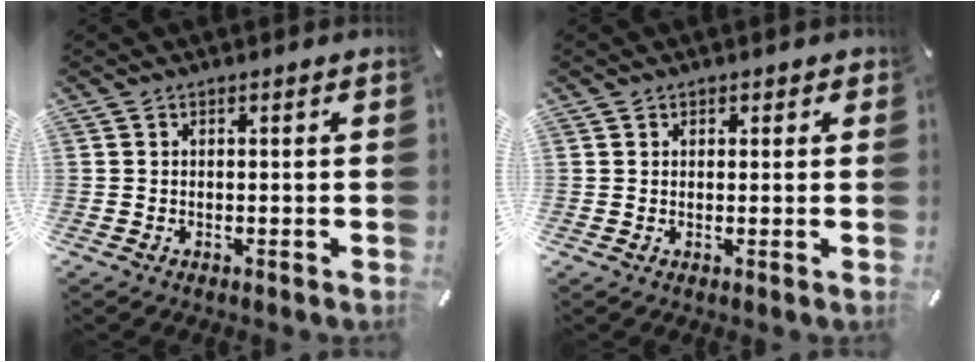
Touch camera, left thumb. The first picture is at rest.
{"total": 1.3, "force": [0.5, 1.2, 0.1], "torque": [0.005, 0.001, 0.006]}